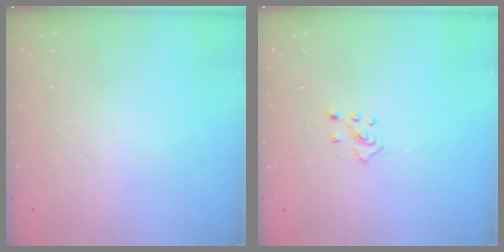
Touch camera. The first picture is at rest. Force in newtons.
{"total": 2.4, "press": 2.4, "slide": 0.5}